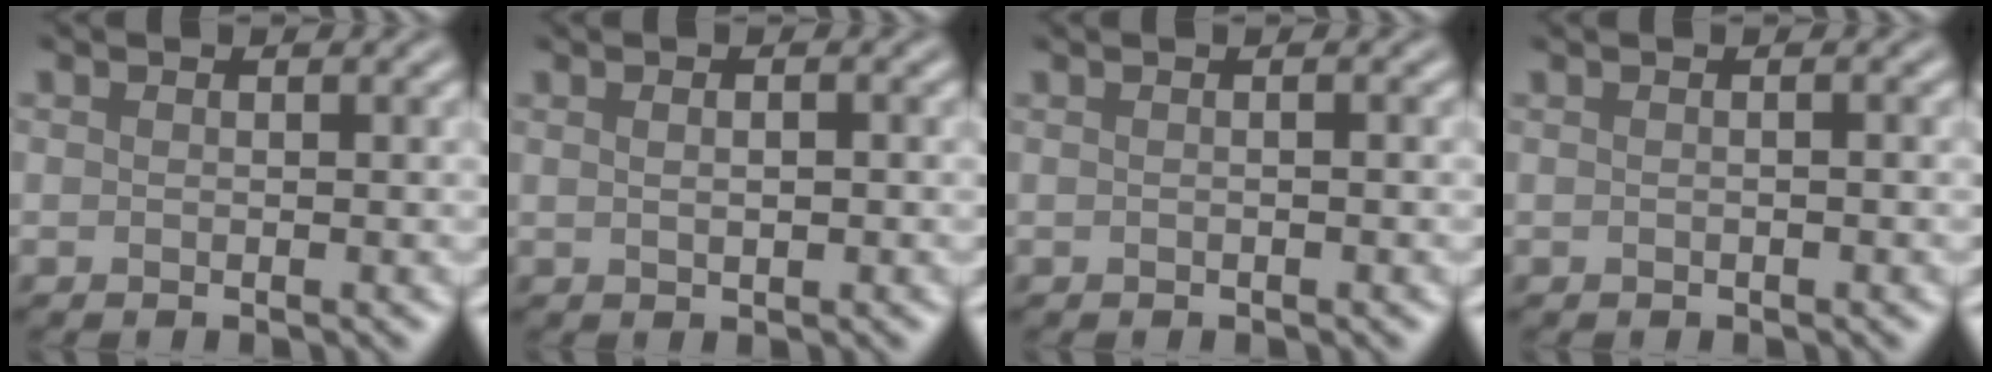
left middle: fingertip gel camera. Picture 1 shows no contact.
{"total": 2.3, "force": [0.9, 1.2, 1.8], "torque": [-0.021, 0.018, -0.001]}
{"total": 1.7, "force": [0.5, 1.0, 1.4], "torque": [-0.003, 0.001, -0.016]}
{"total": 2.2, "force": [0.6, 1.2, 1.7], "torque": [-0.012, 0.012, -0.015]}